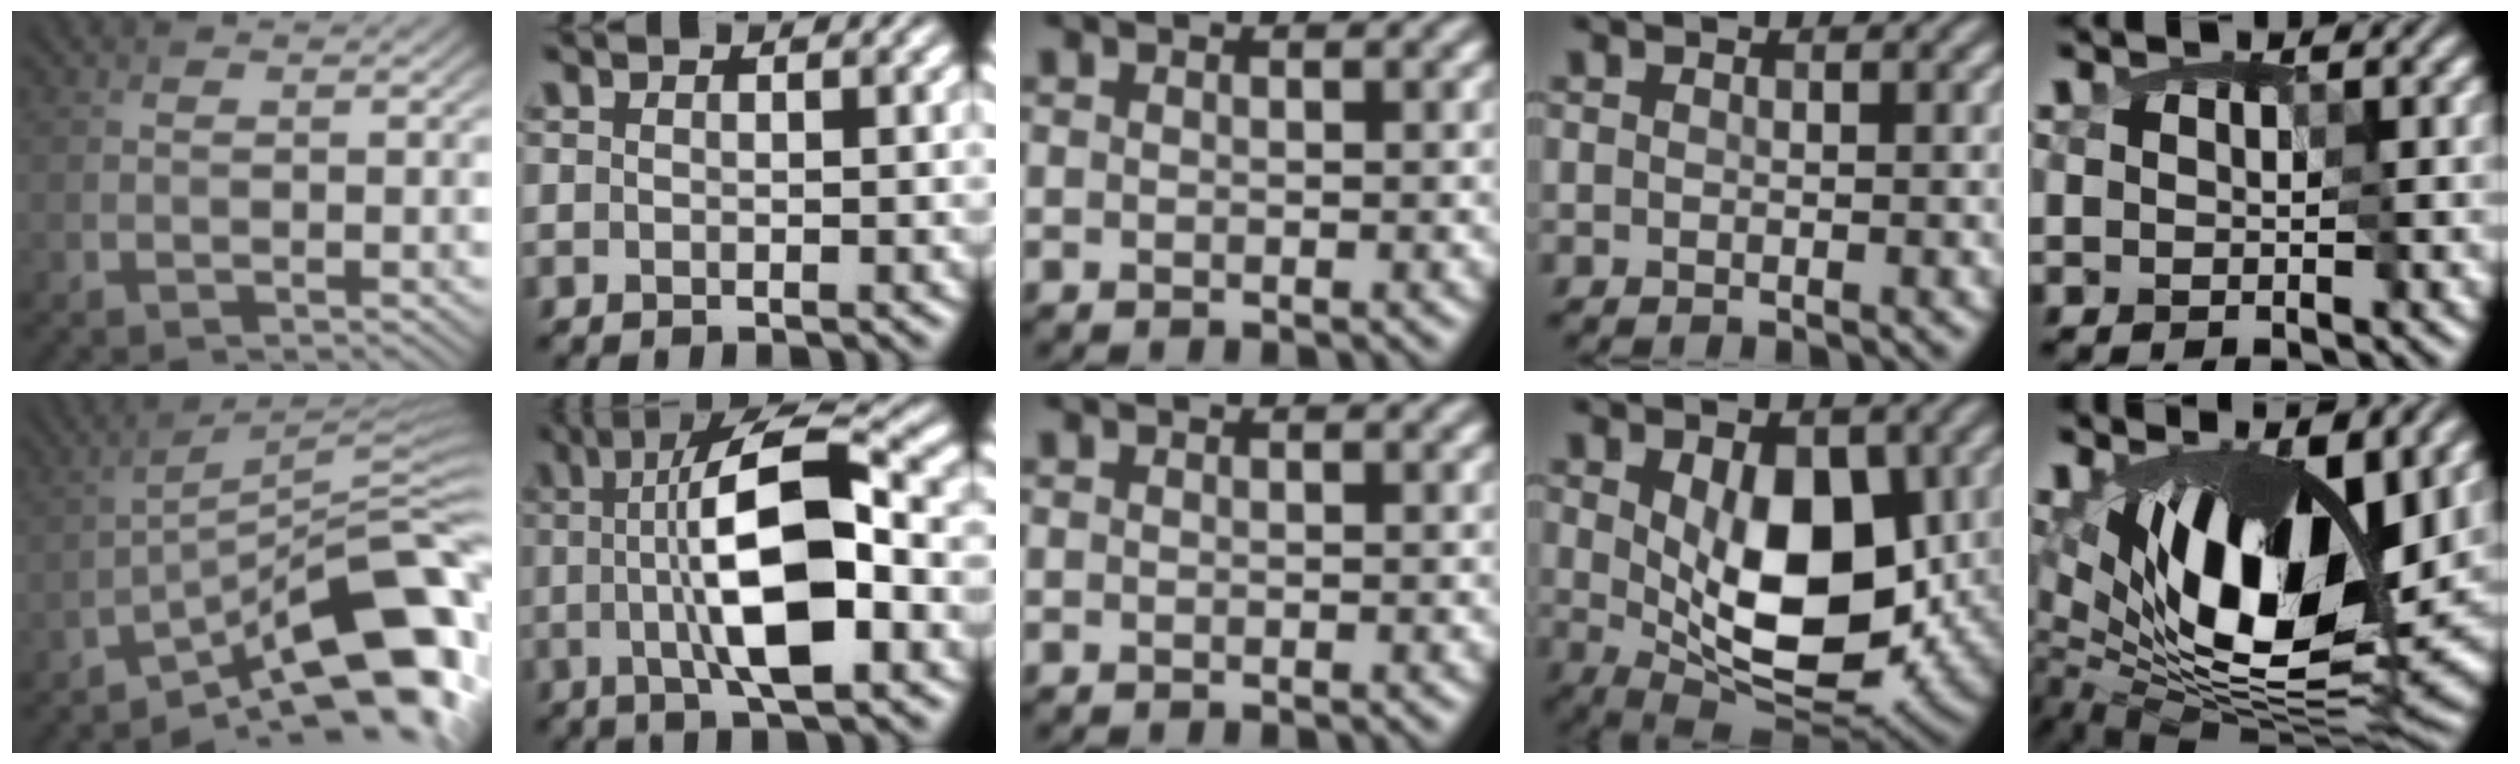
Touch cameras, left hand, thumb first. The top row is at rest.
{"thumb": {"total": 14.4, "force": [-9.0, 4.0, 10.5], "torque": [-0.167, 0.003, -0.155]}, "index": {"total": 10.6, "force": [-0.1, 3.2, 10.2], "torque": [-0.164, 0.016, -0.009]}, "ring": {"total": 10.3, "force": [0.9, 5.8, 8.5], "torque": [-0.132, -0.018, 0.027]}, "little": {"total": 15.0, "force": [3.0, 7.4, 12.7], "torque": [-0.196, -0.012, 0.046]}}